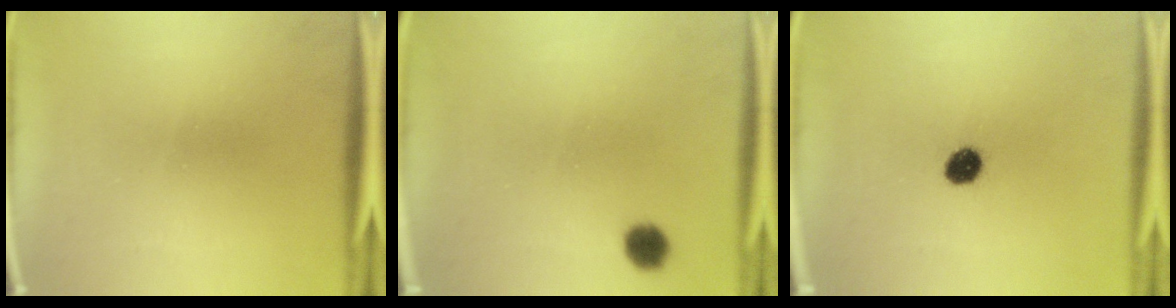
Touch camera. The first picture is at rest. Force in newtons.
{"total": 3.4}
{"total": 4.8}